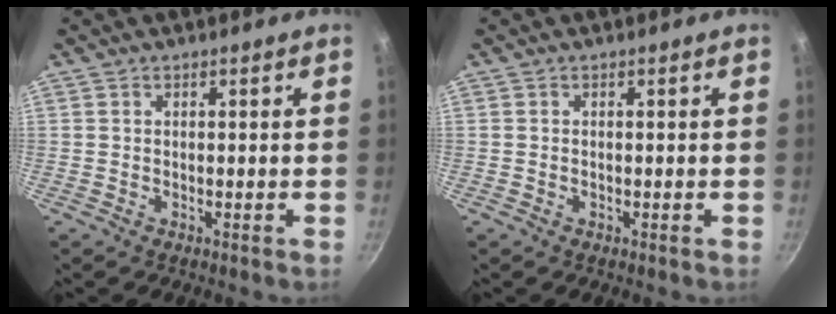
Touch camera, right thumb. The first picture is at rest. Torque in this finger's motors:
{"motor_torque": [1.10, 0.93, 0.51, -0.80, 0.06]}